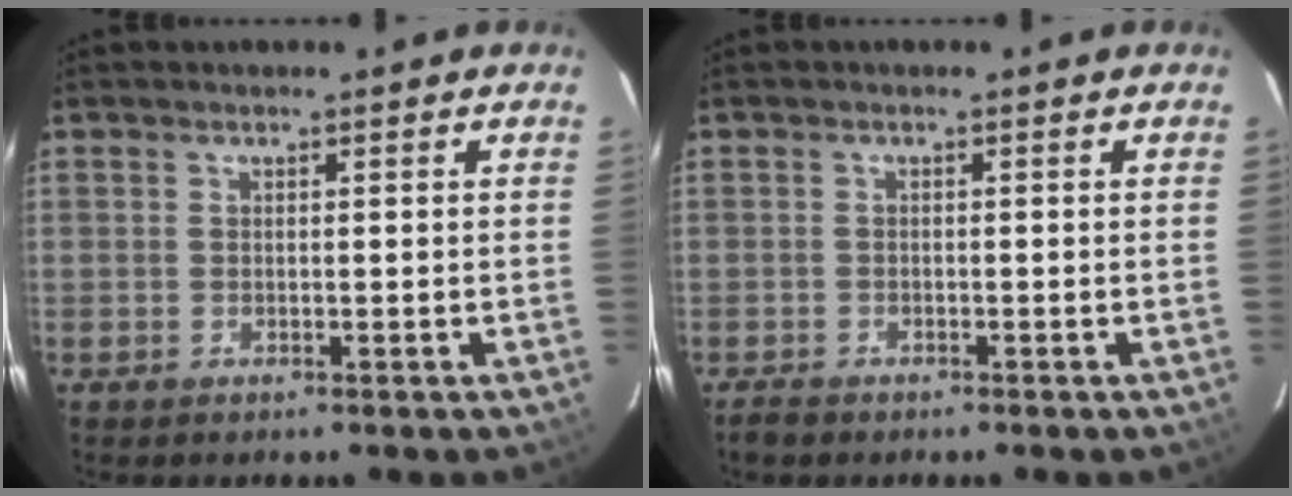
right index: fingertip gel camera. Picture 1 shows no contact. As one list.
[{"total": 1.9, "force": [-1.6, 0.8, 0.7], "torque": [-0.019, 0.000, -0.029]}]